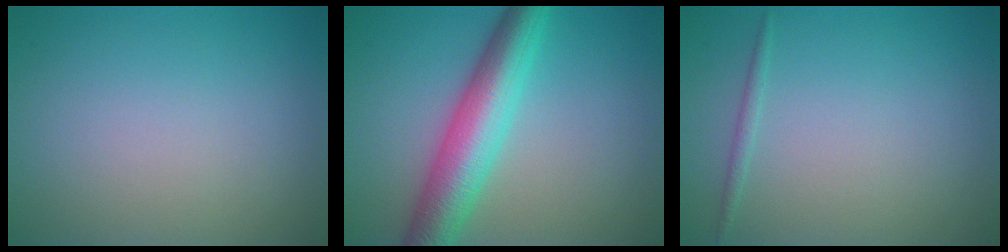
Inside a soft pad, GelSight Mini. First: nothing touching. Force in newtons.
{"total": 7.1, "press": 7.1, "slide": 0.2}
{"total": 0.7, "press": 0.7, "slide": 0.0}